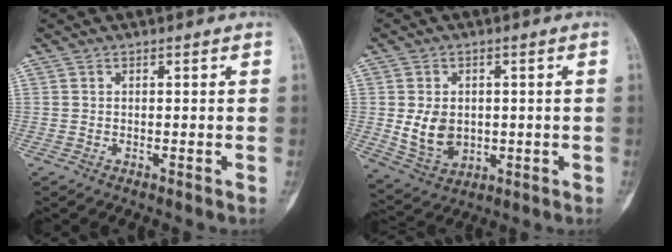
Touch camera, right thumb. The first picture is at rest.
{"total": 7.9, "force": [0.1, 6.0, 5.1], "torque": [-0.072, -0.009, 0.019]}